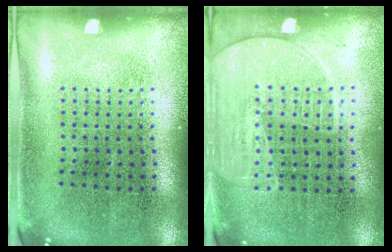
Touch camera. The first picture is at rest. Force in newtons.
{"total": 1.6, "press": 1.4, "slide": 0.8}